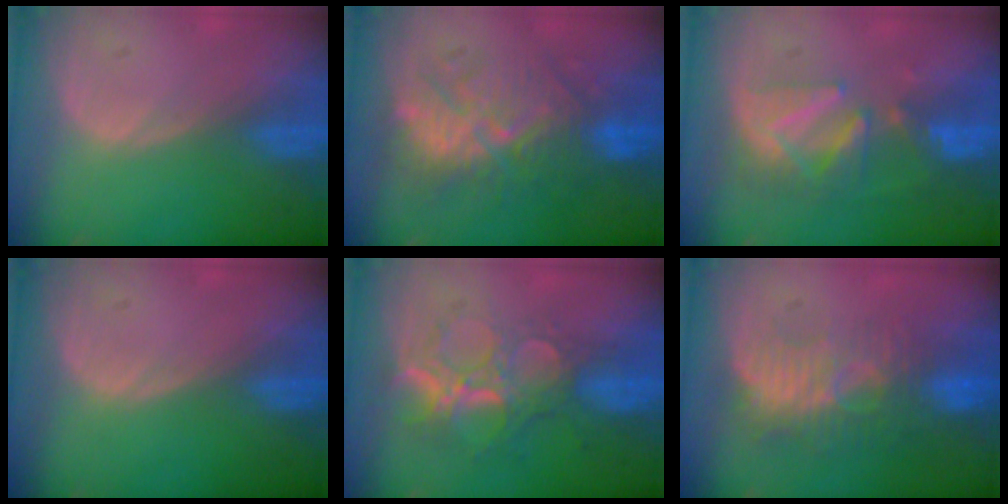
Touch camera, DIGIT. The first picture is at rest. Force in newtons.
{"total": 9.8, "press": 9.7, "slide": 1.0}
{"total": 8.2, "press": 7.4, "slide": 3.5}
{"total": 0.0}
{"total": 8.9, "press": 7.8, "slide": 4.3}
{"total": 9.1, "press": 8.3, "slide": 3.7}